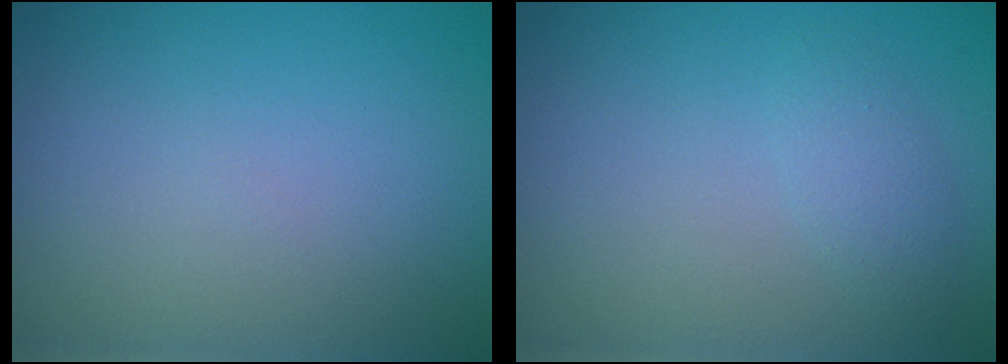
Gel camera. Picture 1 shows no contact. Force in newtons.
{"total": 1.5, "press": 1.5, "slide": 0.1}